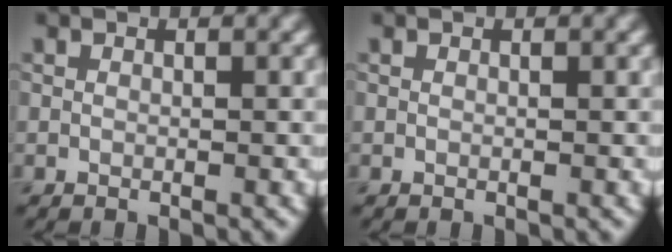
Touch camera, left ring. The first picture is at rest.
{"total": 0.0}